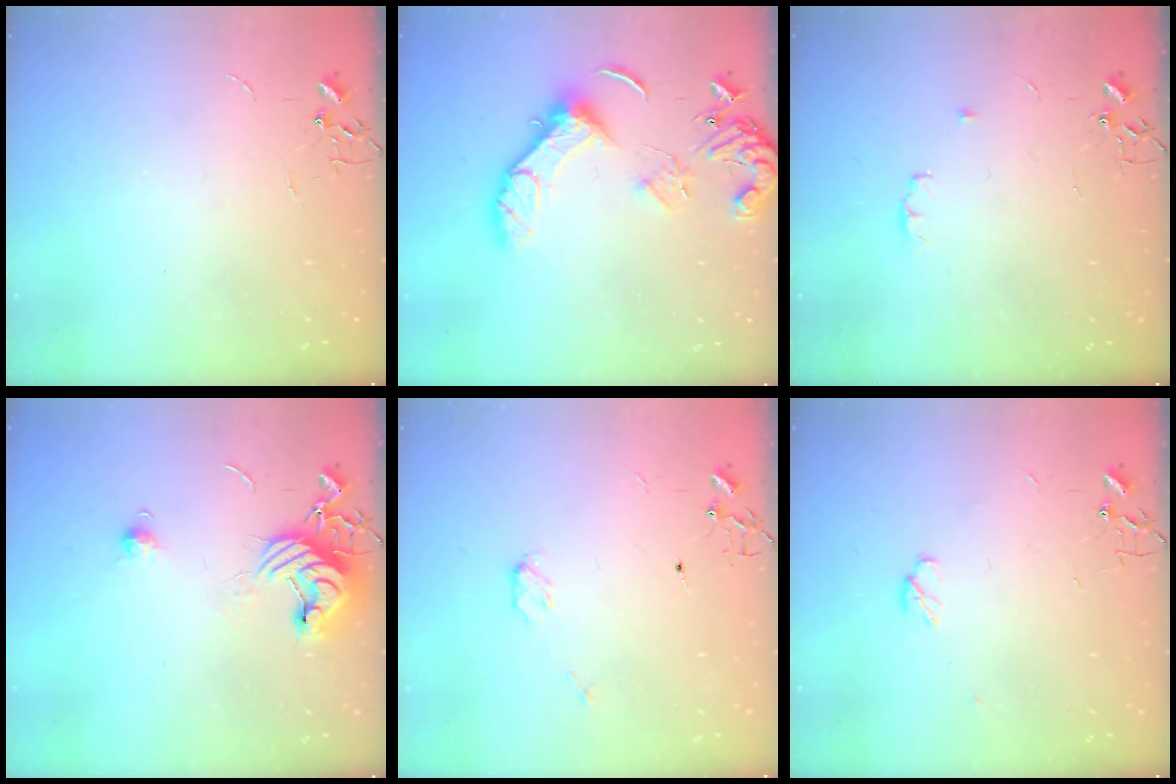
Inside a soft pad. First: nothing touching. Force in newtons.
{"total": 14.5, "press": 14.4, "slide": 1.6}
{"total": 4.7, "press": 4.6, "slide": 0.8}
{"total": 11.4, "press": 11.3, "slide": 1.1}
{"total": 3.8, "press": 3.8, "slide": 0.4}
{"total": 4.5, "press": 4.4, "slide": 1.2}